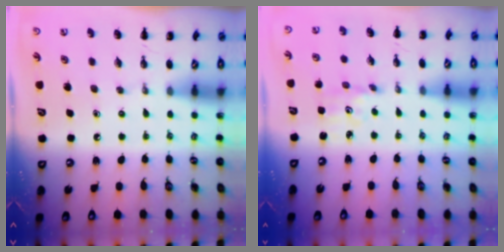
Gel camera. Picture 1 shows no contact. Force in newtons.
{"total": 2.1, "press": 2.0, "slide": 0.6}